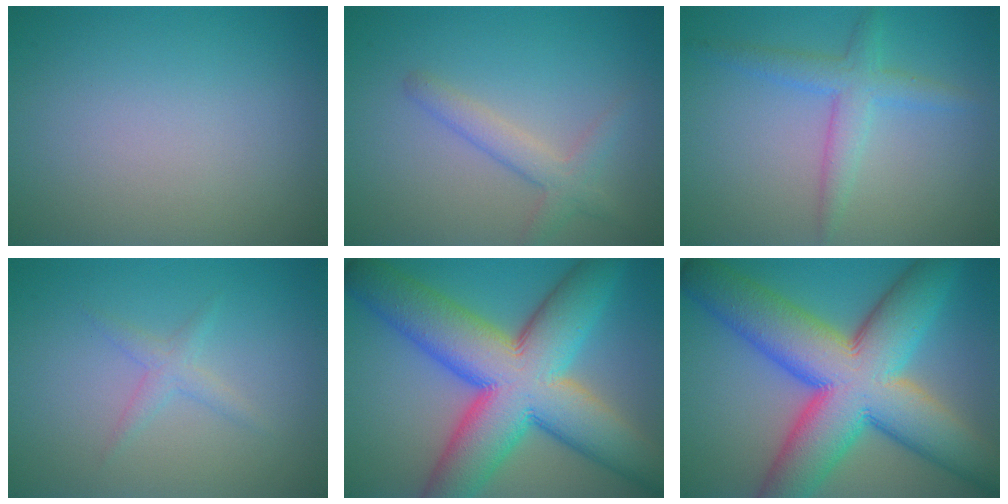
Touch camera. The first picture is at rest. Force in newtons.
{"total": 2.6, "press": 2.5, "slide": 0.1}
{"total": 3.1, "press": 3.1, "slide": 0.2}
{"total": 1.4, "press": 1.4, "slide": 0.1}
{"total": 15.4, "press": 15.4, "slide": 0.6}
{"total": 15.4, "press": 15.4, "slide": 0.6}